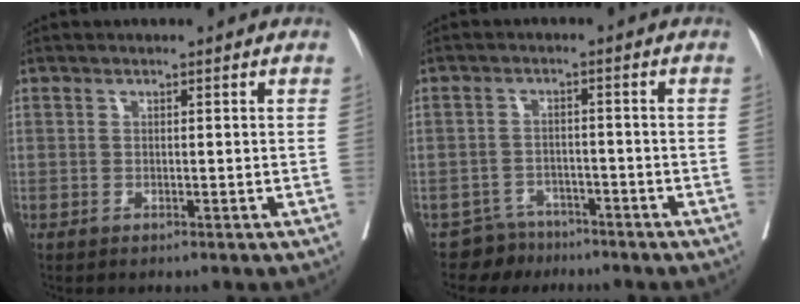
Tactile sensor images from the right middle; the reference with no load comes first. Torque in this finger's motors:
{"motor_torque": [-0.30, -0.18, -0.10, -0.03]}